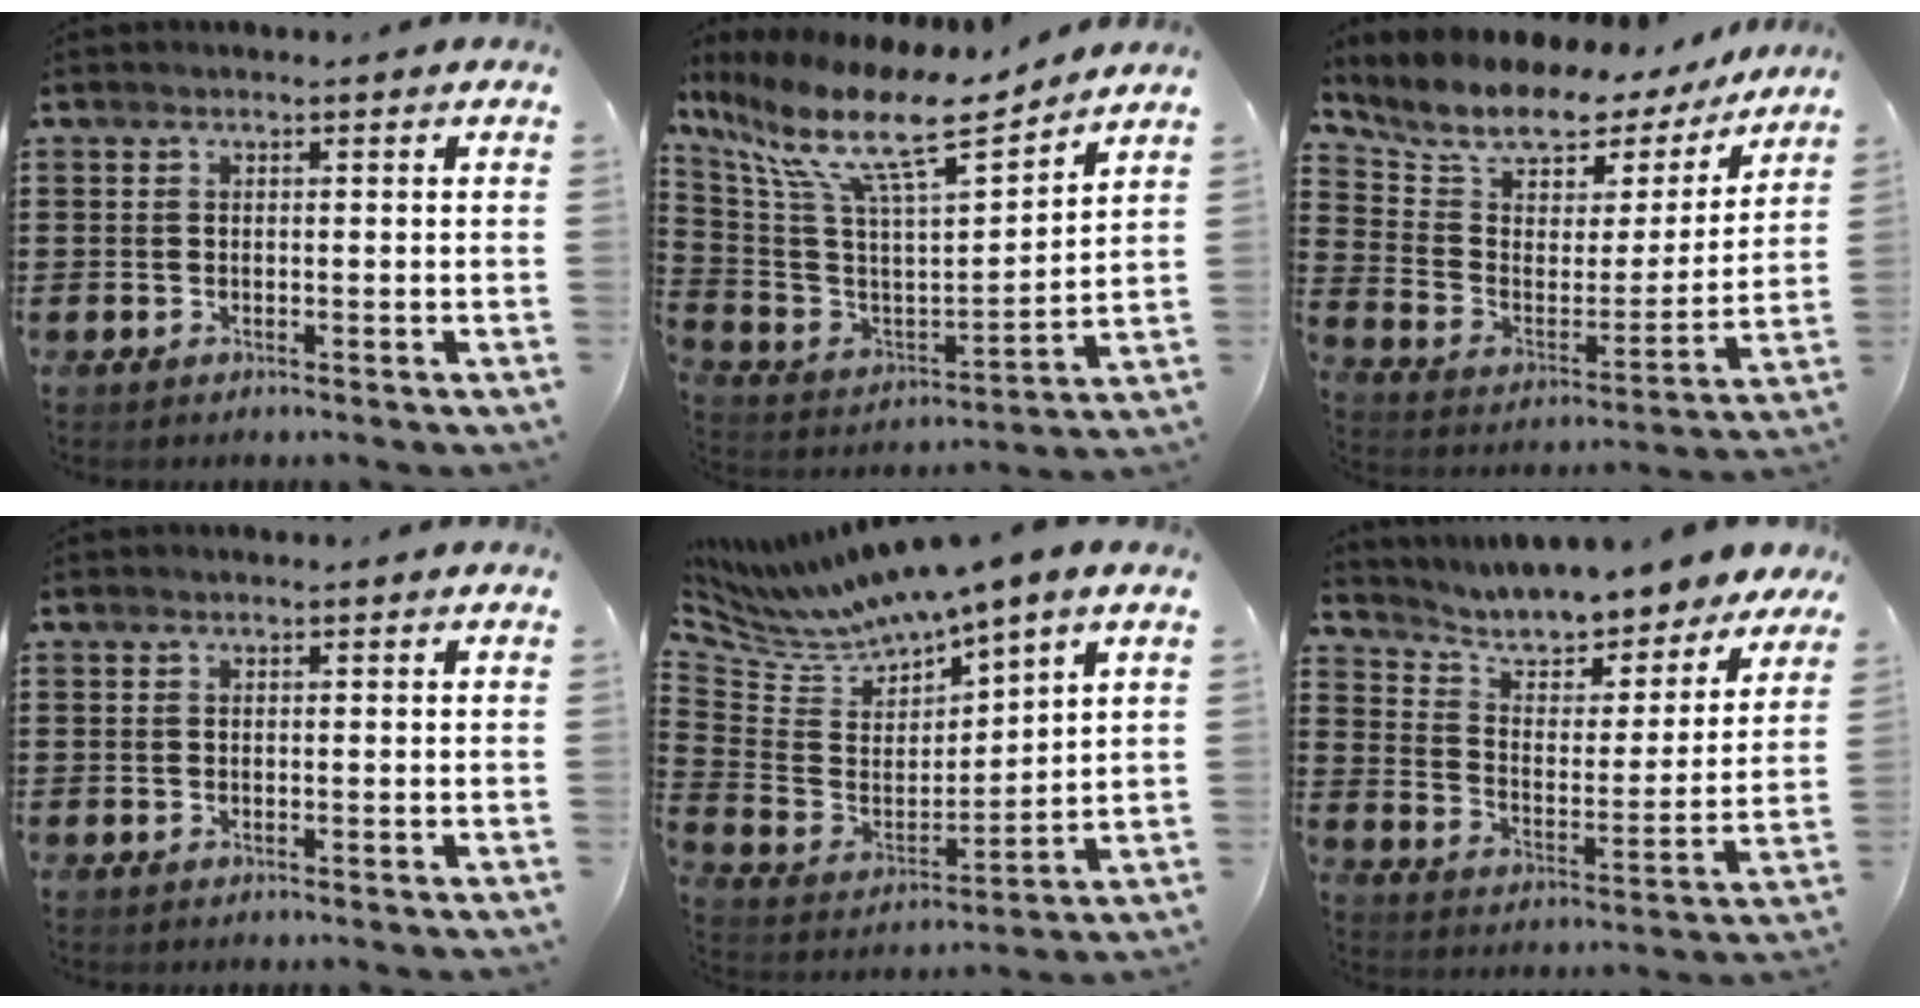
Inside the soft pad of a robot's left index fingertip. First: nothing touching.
{"total": 13.1, "force": [8.9, 2.3, 9.3], "torque": [-0.215, -0.057, 0.145]}
{"total": 9.2, "force": [8.1, 3.5, 2.8], "torque": [-0.077, -0.060, 0.133]}
{"total": 0.0}
{"total": 6.1, "force": [5.9, 0.9, 1.1], "torque": [-0.063, -0.050, 0.098]}
{"total": 6.3, "force": [6.2, 0.8, 1.3], "torque": [-0.059, -0.051, 0.103]}